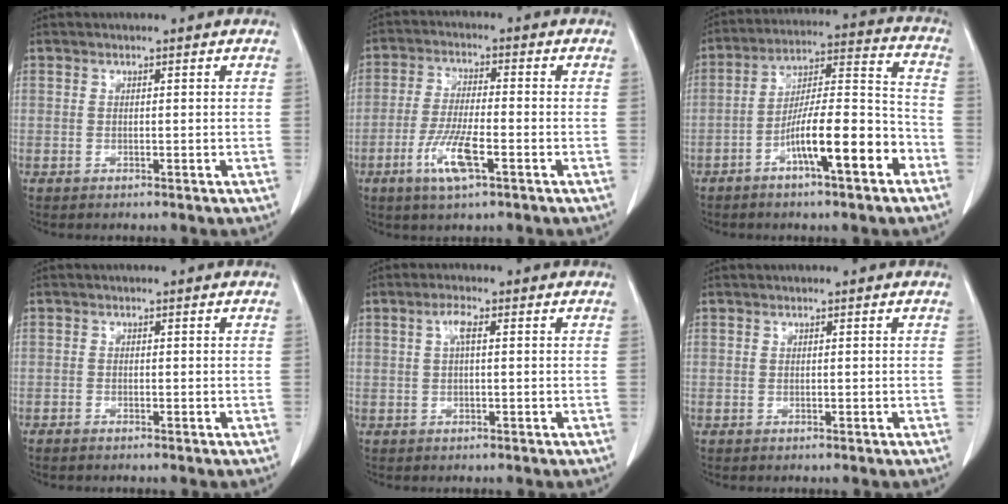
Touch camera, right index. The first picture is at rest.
{"total": 8.3, "force": [-3.7, 1.8, 7.2], "torque": [-0.150, -0.008, -0.065]}
{"total": 14.3, "force": [-6.5, 2.2, 12.5], "torque": [-0.211, 0.015, -0.107]}
{"total": 1.2, "force": [-0.8, 0.6, 0.6], "torque": [-0.016, 0.000, -0.013]}
{"total": 2.7, "force": [0.7, 0.9, 2.5], "torque": [-0.056, 0.011, 0.014]}
{"total": 0.0}